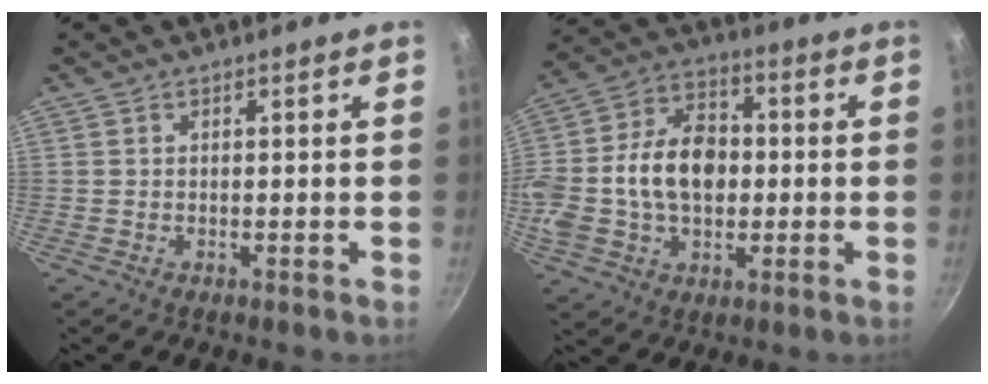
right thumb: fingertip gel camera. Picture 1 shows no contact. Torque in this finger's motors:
{"motor_torque": [2.46, 2.43, 1.75, -0.65, 0.20]}